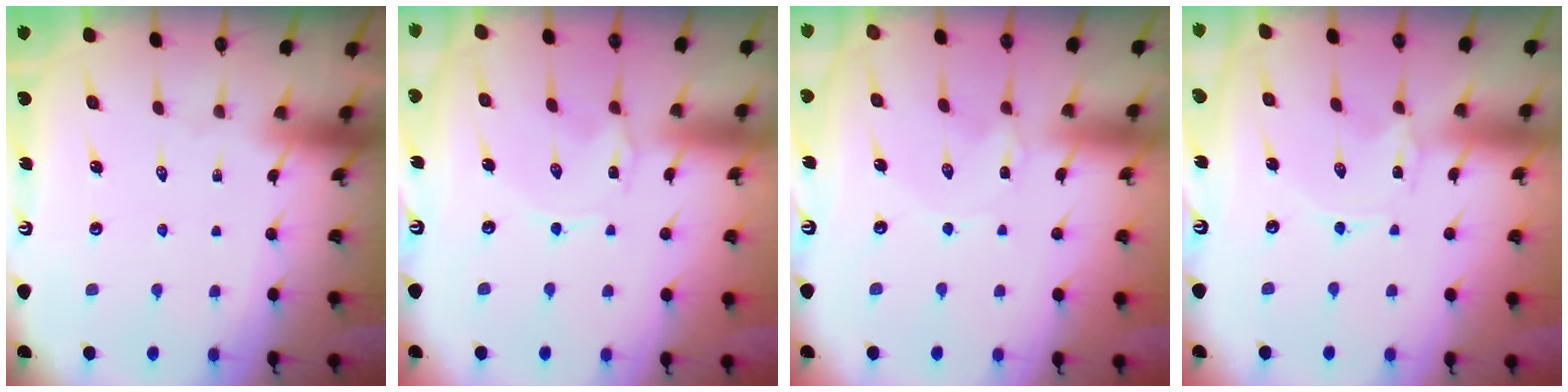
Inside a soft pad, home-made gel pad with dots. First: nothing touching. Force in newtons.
{"total": 1.4, "press": 1.4, "slide": 0.1}
{"total": 0.5, "press": 0.5, "slide": 0.2}
{"total": 0.0}